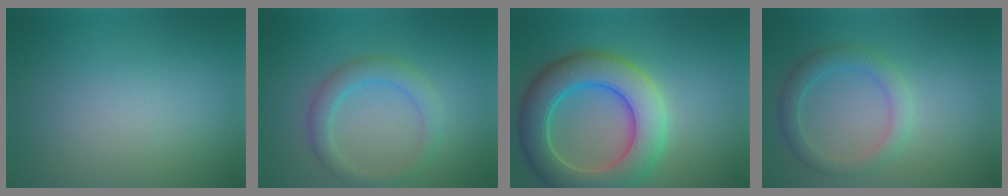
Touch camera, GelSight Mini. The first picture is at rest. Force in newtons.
{"total": 3.0, "press": 3.0, "slide": 0.1}
{"total": 9.0, "press": 9.0, "slide": 0.7}
{"total": 2.8, "press": 2.8, "slide": 0.1}